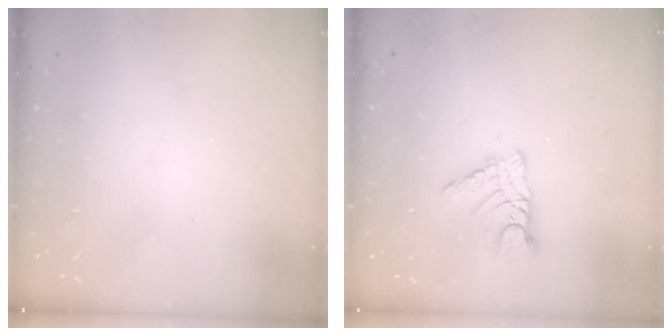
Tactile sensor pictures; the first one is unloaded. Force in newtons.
{"total": 8.9, "press": 8.8, "slide": 0.8}